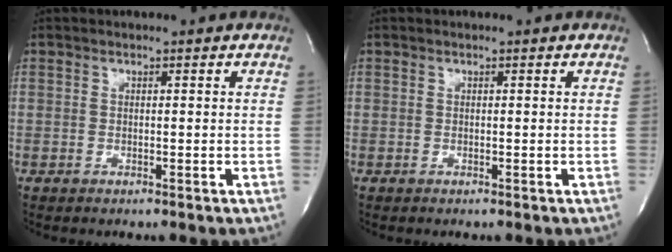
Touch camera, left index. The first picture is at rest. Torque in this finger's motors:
{"motor_torque": [0.00, 0.00, 0.01, 0.00]}